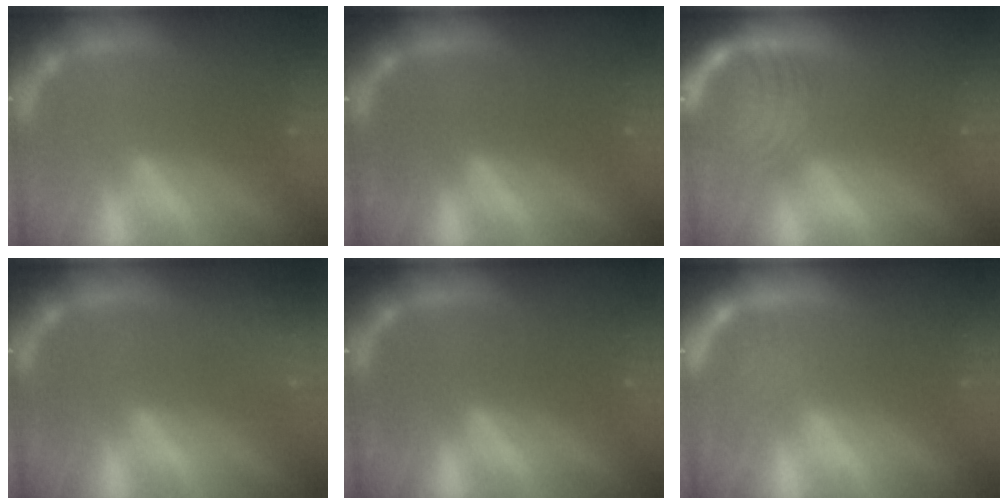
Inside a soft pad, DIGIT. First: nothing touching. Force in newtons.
{"total": 0.0}
{"total": 7.6}
{"total": 4.0}
{"total": 0.0}
{"total": 2.5}